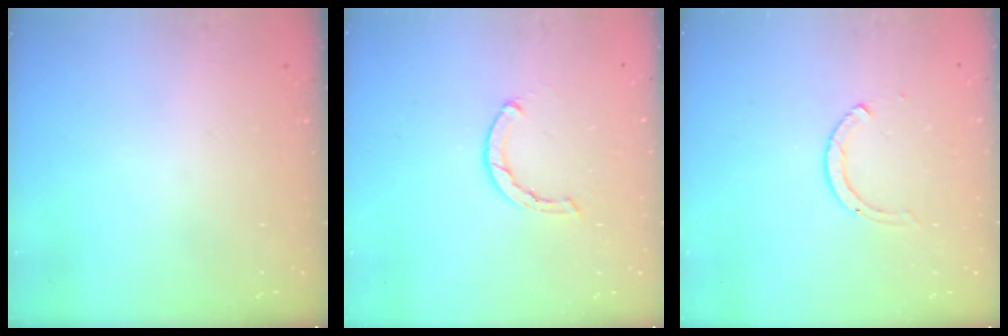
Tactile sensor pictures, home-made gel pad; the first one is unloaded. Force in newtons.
{"total": 2.1, "press": 2.1, "slide": 0.2}
{"total": 2.6, "press": 2.6, "slide": 0.3}